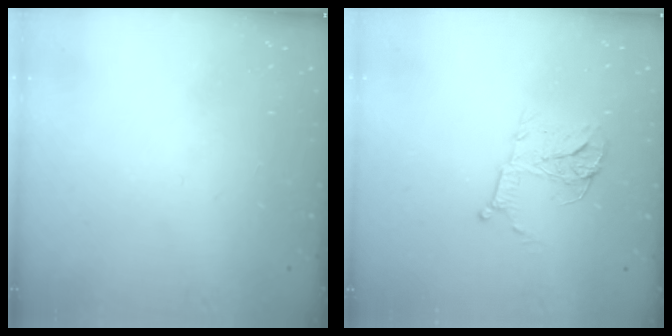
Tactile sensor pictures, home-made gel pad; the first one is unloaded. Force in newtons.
{"total": 10.4, "press": 10.4, "slide": 0.6}